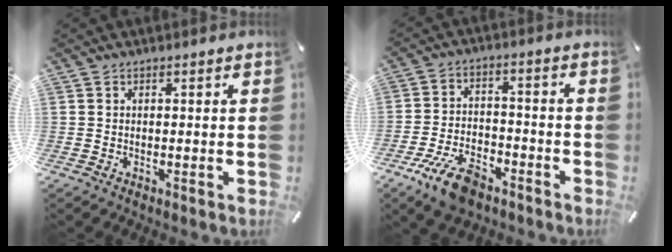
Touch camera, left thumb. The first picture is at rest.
{"total": 10.7, "force": [-6.8, 5.4, 6.3], "torque": [-0.124, 0.036, -0.123]}